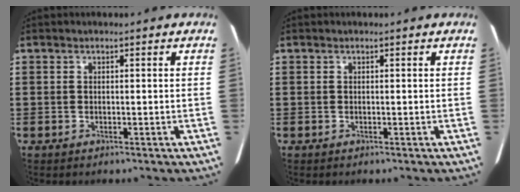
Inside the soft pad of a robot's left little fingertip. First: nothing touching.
{"total": 0.0}